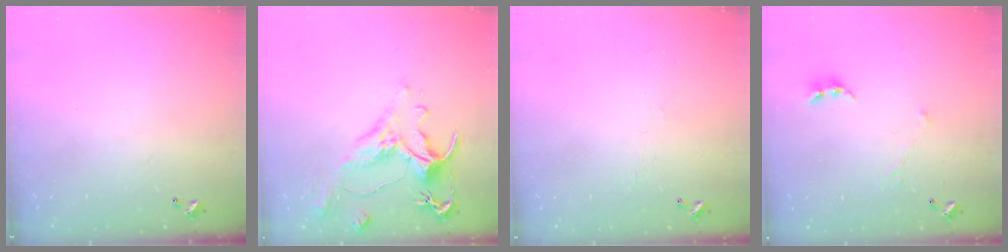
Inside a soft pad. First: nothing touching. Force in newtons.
{"total": 1.6, "press": 0.4, "slide": 1.6}
{"total": 0.9, "press": 0.7, "slide": 0.6}
{"total": 0.7, "press": 0.0, "slide": 0.7}